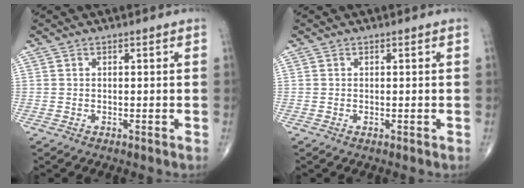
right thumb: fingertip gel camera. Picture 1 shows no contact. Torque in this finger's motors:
{"motor_torque": [2.14, 1.66, -0.09, -0.21, 0.01]}